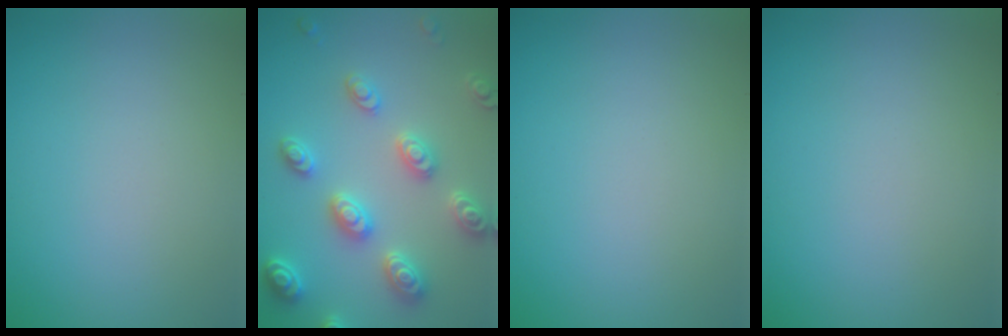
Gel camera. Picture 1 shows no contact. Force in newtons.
{"total": 4.5, "press": 4.4, "slide": 1.2}
{"total": 0.0}
{"total": 0.0}